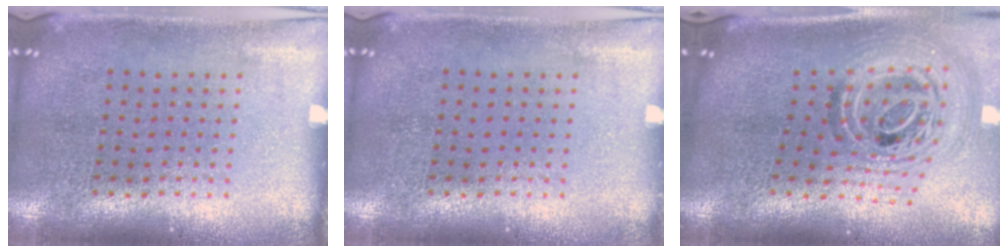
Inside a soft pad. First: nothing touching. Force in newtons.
{"total": 0.0}
{"total": 2.1, "press": 1.6, "slide": 1.3}